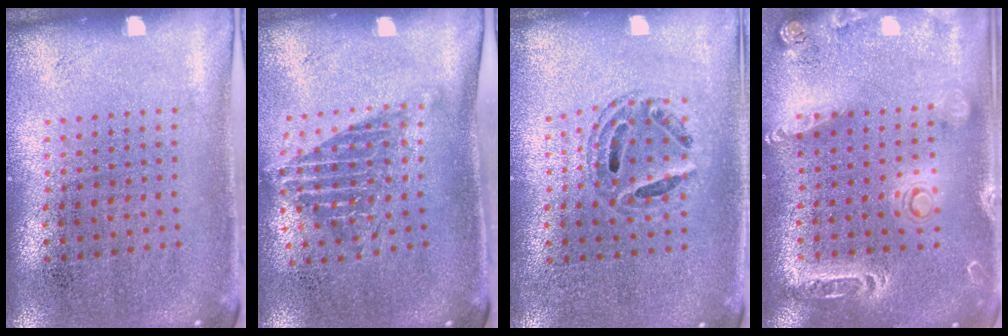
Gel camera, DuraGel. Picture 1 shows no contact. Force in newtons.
{"total": 1.3, "press": 1.0, "slide": 0.9}
{"total": 0.6, "press": 0.6, "slide": 0.2}
{"total": 2.1, "press": 1.9, "slide": 0.8}